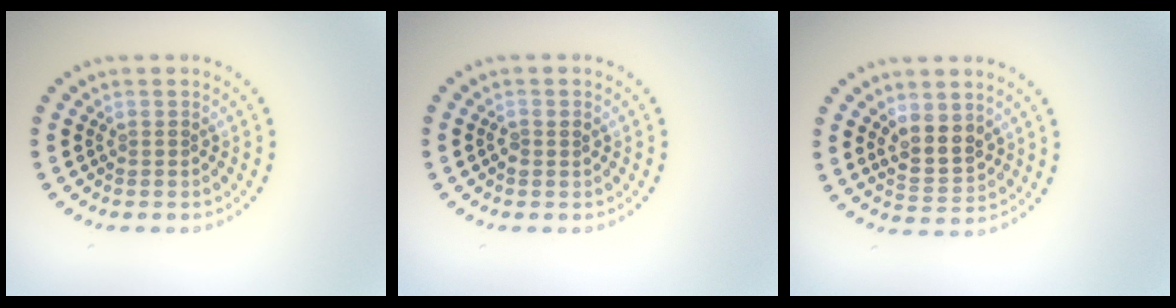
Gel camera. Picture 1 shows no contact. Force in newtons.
{"total": 0.9, "press": 0.8, "slide": 0.2}
{"total": 3.2, "press": 3.1, "slide": 1.1}